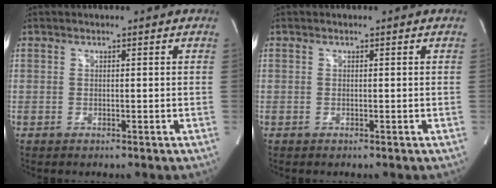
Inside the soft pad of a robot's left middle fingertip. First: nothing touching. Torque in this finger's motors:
{"motor_torque": [0.00, 0.00, 0.00, 0.00]}